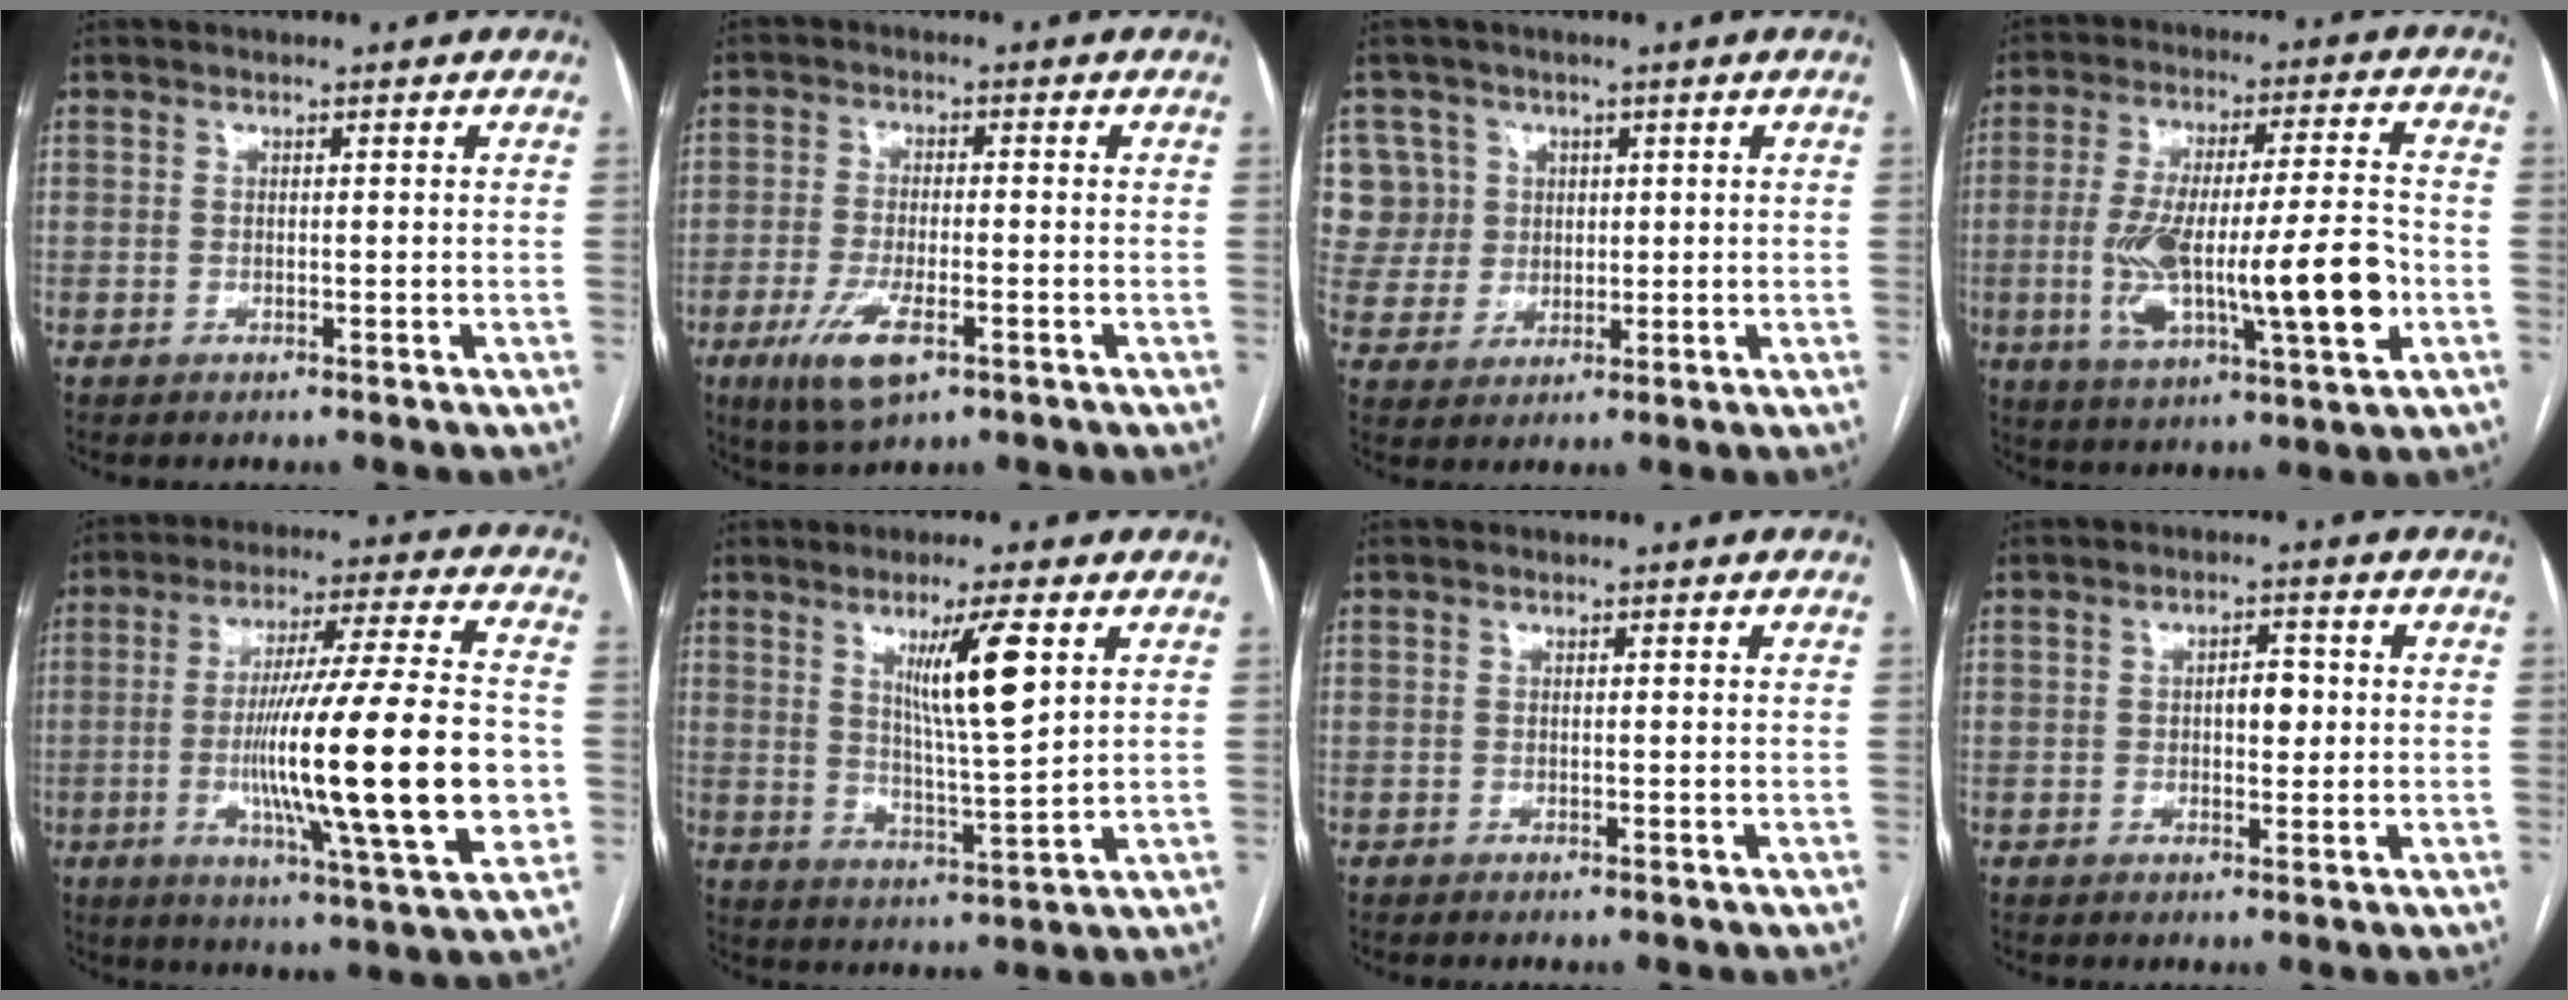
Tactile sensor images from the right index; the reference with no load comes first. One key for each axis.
{"total": 7.6, "fx": -3.6, "fy": 2.7, "fz": 6.1, "tx": -0.126, "ty": -0.013, "tz": -0.058}
{"total": 9.3, "fx": 3.0, "fy": 8.8, "fz": 0.6, "tx": -0.018, "ty": 0.037, "tz": 0.075}
{"total": 17.5, "fx": -3.5, "fy": 2.7, "fz": 16.9, "tx": -0.291, "ty": 0.007, "tz": -0.046}
{"total": 22.8, "fx": -3.4, "fy": 0.9, "fz": 22.5, "tx": -0.344, "ty": -0.007, "tz": -0.057}
{"total": 9.0, "fx": 3.7, "fy": 0.2, "fz": 8.3, "tx": -0.144, "ty": -0.012, "tz": 0.067}
{"total": 0.0}
{"total": 3.1, "fx": 0.2, "fy": 1.6, "fz": 2.6, "tx": -0.039, "ty": 0.008, "tz": 0.006}